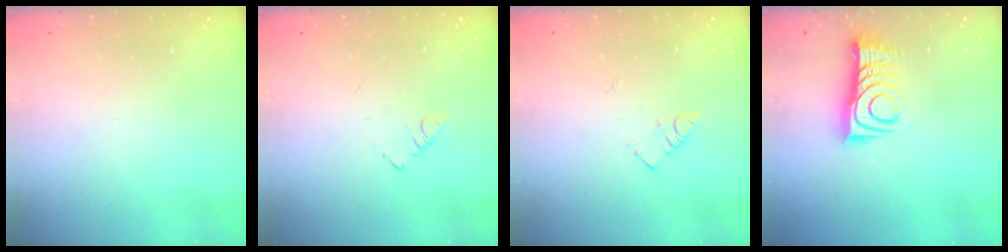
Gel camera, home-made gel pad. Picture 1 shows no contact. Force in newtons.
{"total": 2.4, "press": 2.4, "slide": 0.4}
{"total": 2.9, "press": 2.9, "slide": 0.4}
{"total": 11.6, "press": 11.5, "slide": 0.8}